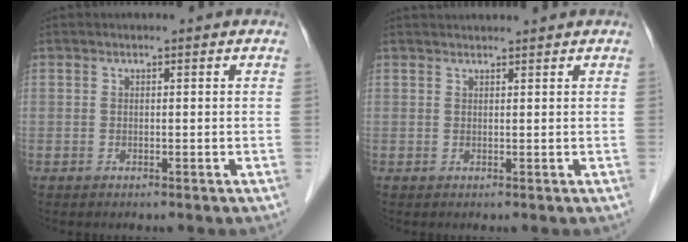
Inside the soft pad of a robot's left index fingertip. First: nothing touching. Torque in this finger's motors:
{"motor_torque": [-0.64, -0.67, 0.05, 0.01]}